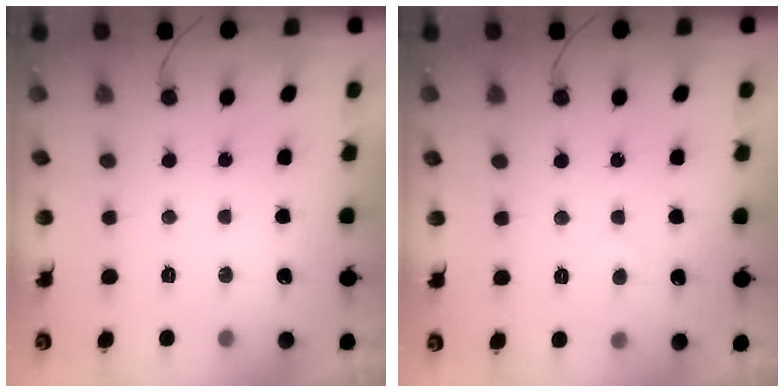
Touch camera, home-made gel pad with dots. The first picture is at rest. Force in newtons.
{"total": 3.1, "press": 3.0, "slide": 0.3}